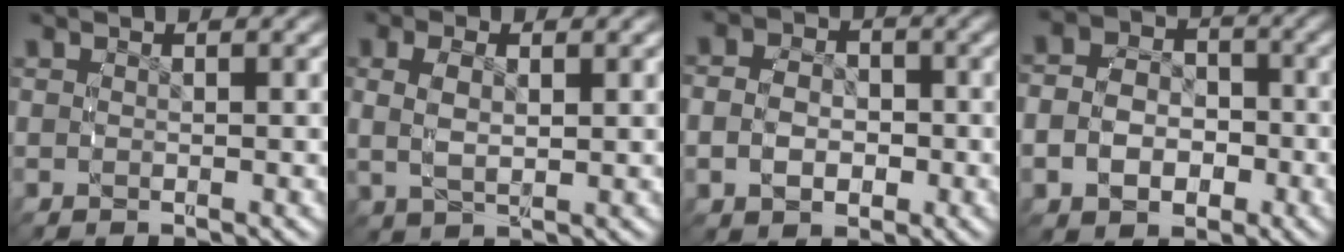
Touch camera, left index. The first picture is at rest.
{"total": 3.9, "force": [0.6, 2.5, 2.9], "torque": [-0.071, 0.004, 0.012]}
{"total": 5.2, "force": [-0.9, 4.4, 2.7], "torque": [-0.054, -0.002, -0.021]}
{"total": 8.0, "force": [-1.7, 6.9, 3.7], "torque": [-0.078, -0.011, -0.037]}